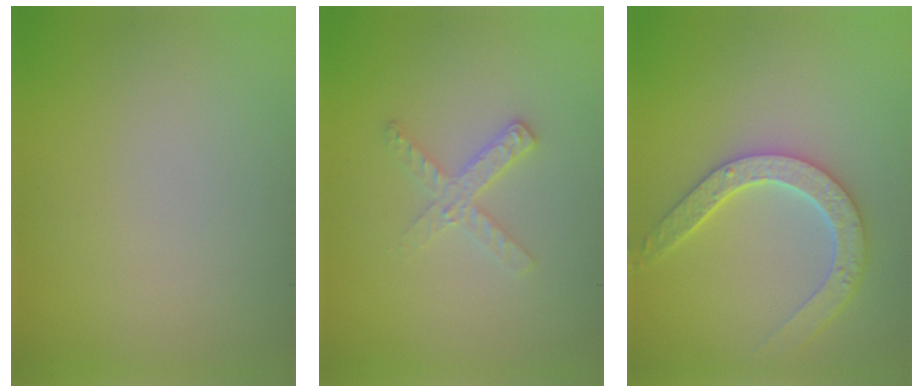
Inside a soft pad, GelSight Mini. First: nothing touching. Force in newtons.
{"total": 2.0, "press": 2.0, "slide": 0.2}
{"total": 4.5, "press": 3.8, "slide": 2.5}